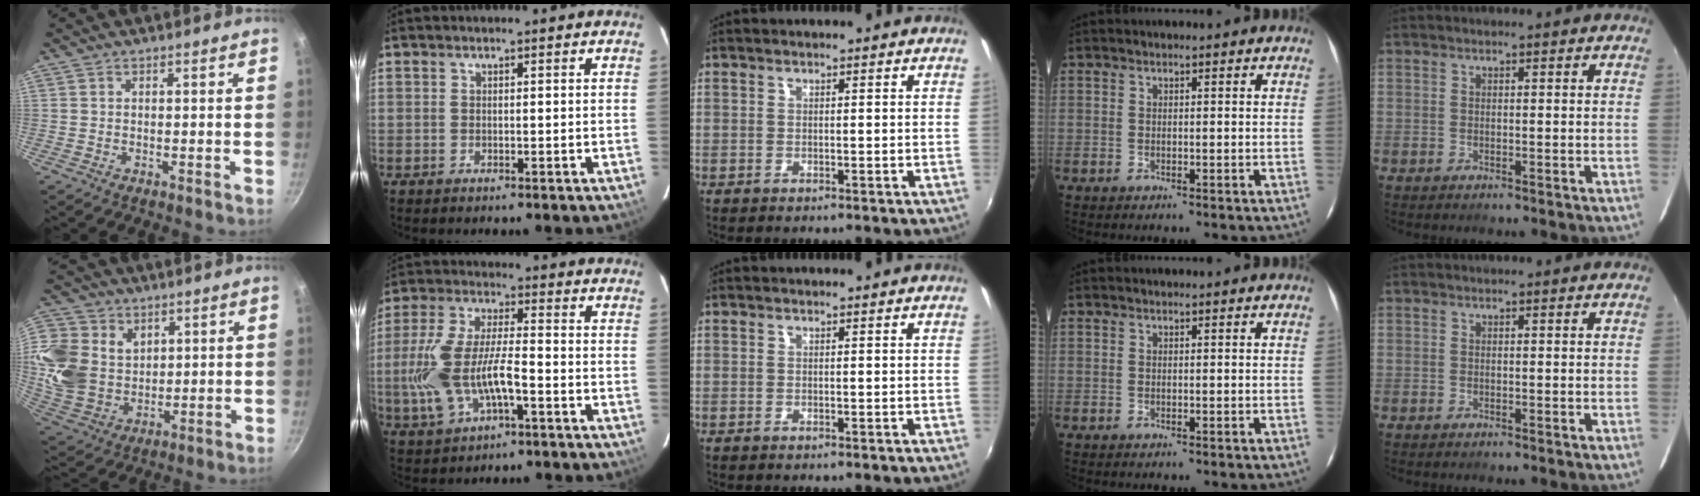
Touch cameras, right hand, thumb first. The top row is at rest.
{"thumb": {"total": 17.1, "force": [5.0, 13.9, 8.6], "torque": [-0.169, -0.018, 0.104]}, "index": {"total": 14.7, "force": [-4.2, 6.0, 12.7], "torque": [-0.276, -0.003, -0.073]}}